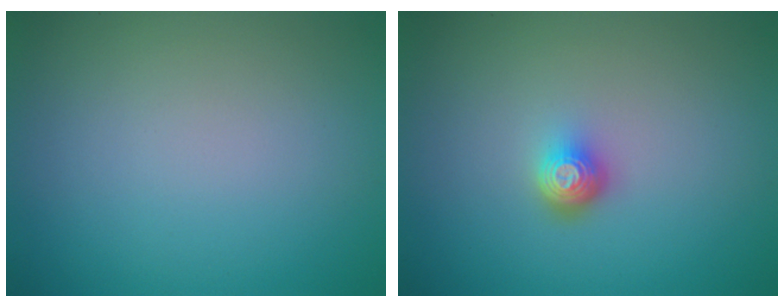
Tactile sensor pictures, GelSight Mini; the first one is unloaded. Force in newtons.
{"total": 2.0, "press": 1.4, "slide": 1.5}